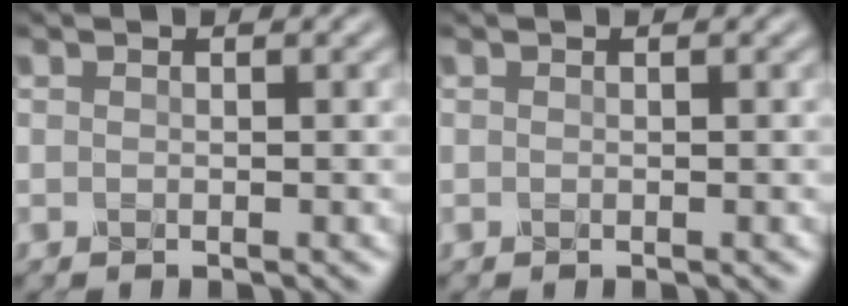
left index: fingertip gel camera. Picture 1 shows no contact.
{"total": 0.0}